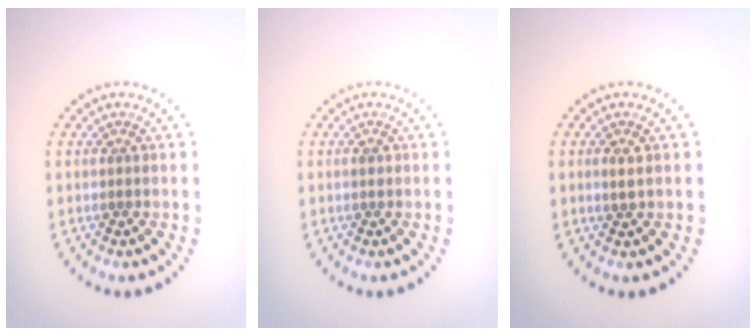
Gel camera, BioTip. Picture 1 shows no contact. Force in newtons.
{"total": 0.7, "press": 0.7, "slide": 0.1}
{"total": 1.0, "press": 0.9, "slide": 0.2}